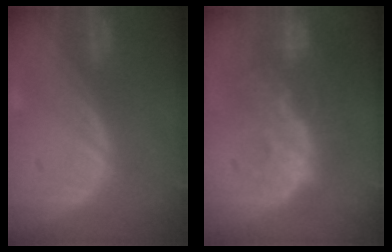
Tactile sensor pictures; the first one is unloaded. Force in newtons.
{"total": 11.0, "press": 9.7, "slide": 5.3}